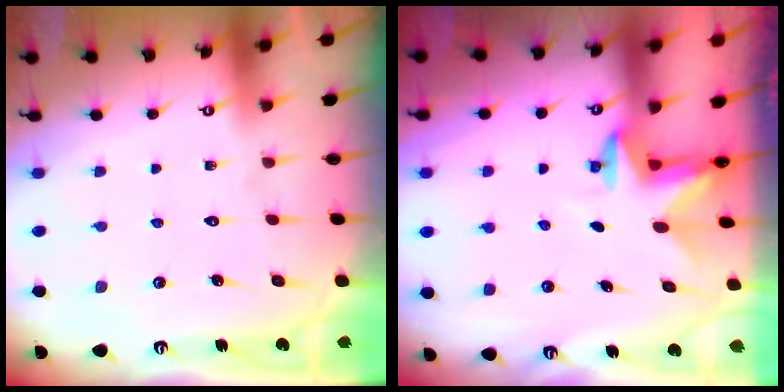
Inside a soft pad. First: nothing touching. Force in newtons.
{"total": 2.6, "press": 2.5, "slide": 0.4}